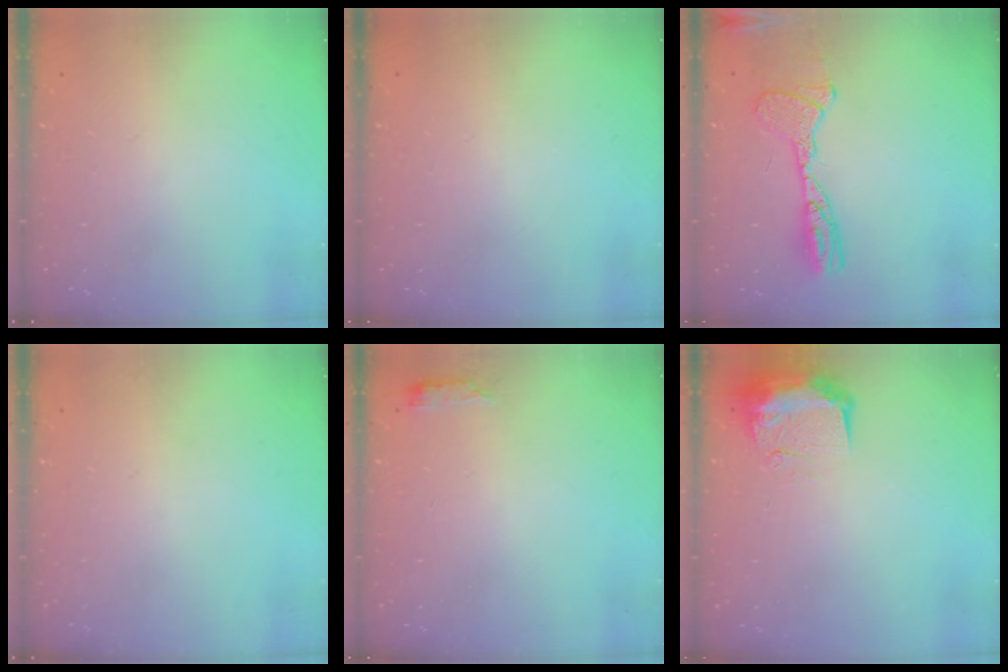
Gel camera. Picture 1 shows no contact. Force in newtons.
{"total": 0.0}
{"total": 13.7, "press": 13.6, "slide": 1.2}
{"total": 0.0}
{"total": 2.9, "press": 2.9, "slide": 0.5}
{"total": 9.2, "press": 9.1, "slide": 0.9}